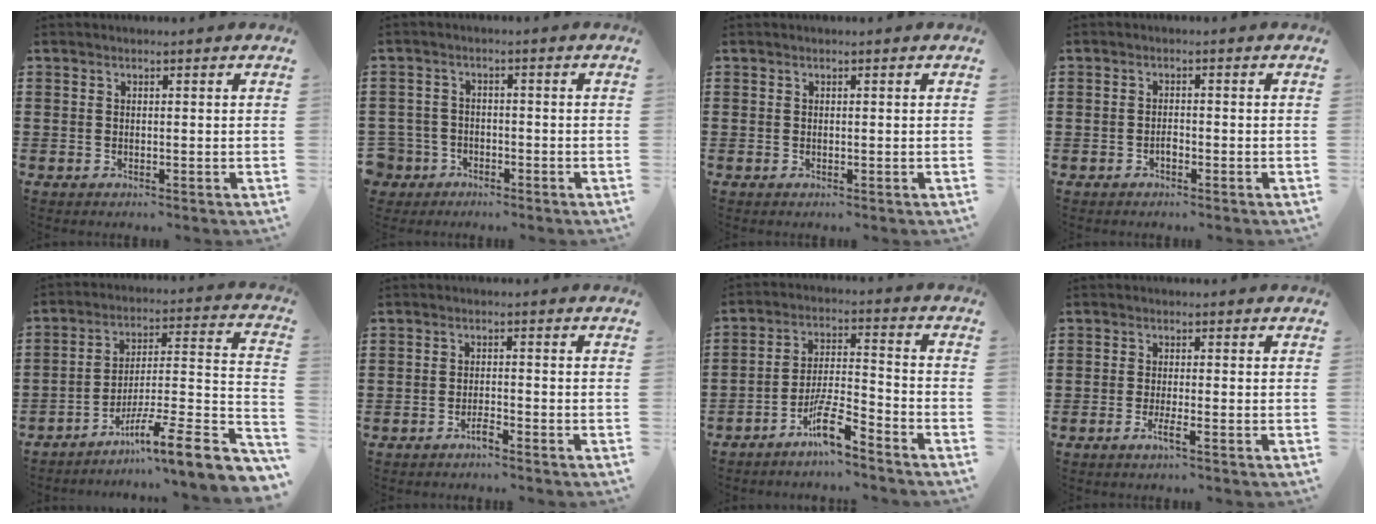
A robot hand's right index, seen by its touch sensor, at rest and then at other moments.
{"total": 3.3, "force": [-2.5, 2.1, 0.3], "torque": [-0.030, 0.000, -0.056]}
{"total": 0.0}
{"total": 1.3, "force": [-0.7, 0.7, 0.9], "torque": [-0.018, -0.001, -0.014]}
{"total": 10.2, "force": [-6.9, 0.6, 7.5], "torque": [-0.103, -0.004, -0.133]}
{"total": 1.9, "force": [-1.6, 0.2, 1.1], "torque": [-0.021, -0.001, -0.029]}
{"total": 7.8, "force": [-5.8, 1.2, 5.1], "torque": [-0.108, 0.001, -0.111]}
{"total": 2.4, "force": [-1.4, 0.1, 2.0], "torque": [-0.041, -0.004, -0.027]}